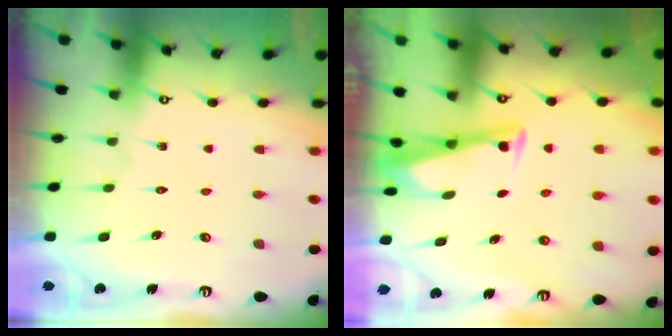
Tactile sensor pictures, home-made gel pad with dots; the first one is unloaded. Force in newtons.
{"total": 3.3, "press": 3.3, "slide": 0.3}